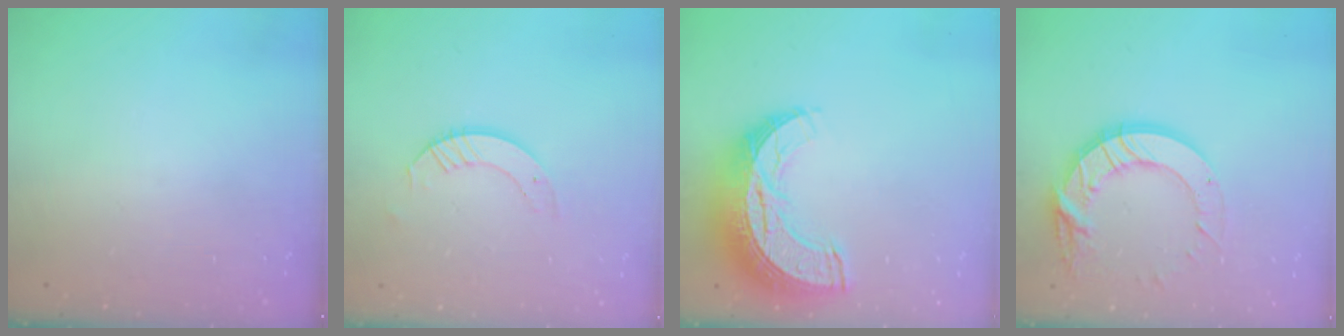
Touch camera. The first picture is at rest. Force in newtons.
{"total": 5.8, "press": 5.8, "slide": 0.4}
{"total": 18.5, "press": 18.5, "slide": 1.0}
{"total": 14.2, "press": 14.2, "slide": 1.6}